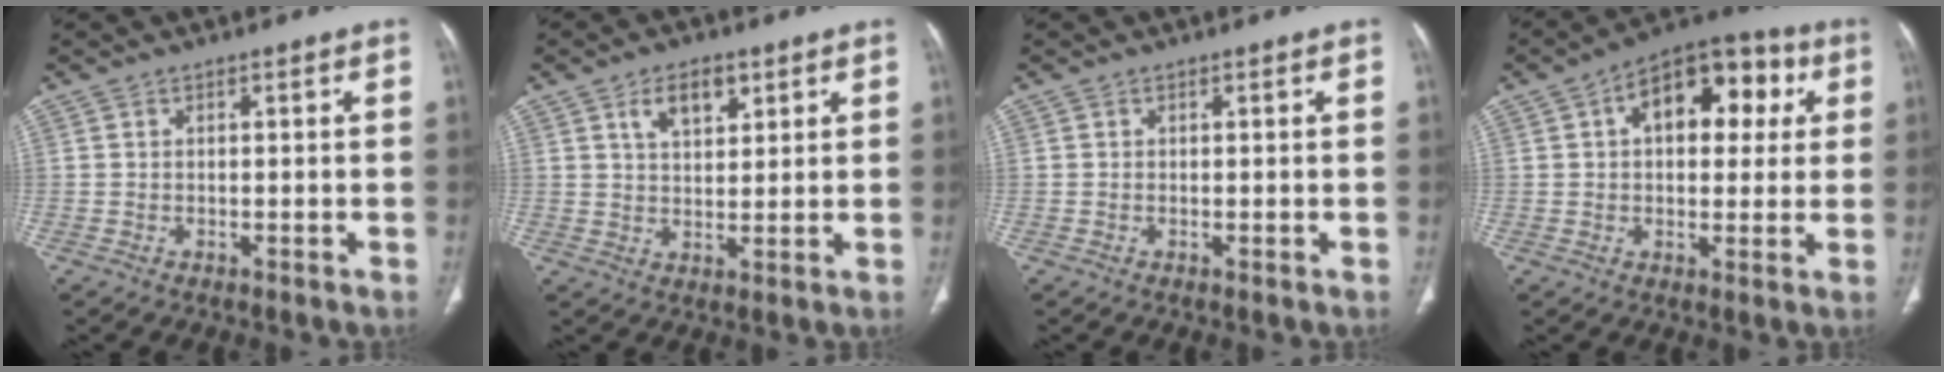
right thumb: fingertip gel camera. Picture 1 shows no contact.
{"total": 6.4, "force": [3.2, 3.5, 4.3], "torque": [-0.055, -0.013, 0.056]}
{"total": 0.0}
{"total": 15.7, "force": [4.3, 9.3, 12.0], "torque": [-0.119, 0.023, 0.055]}